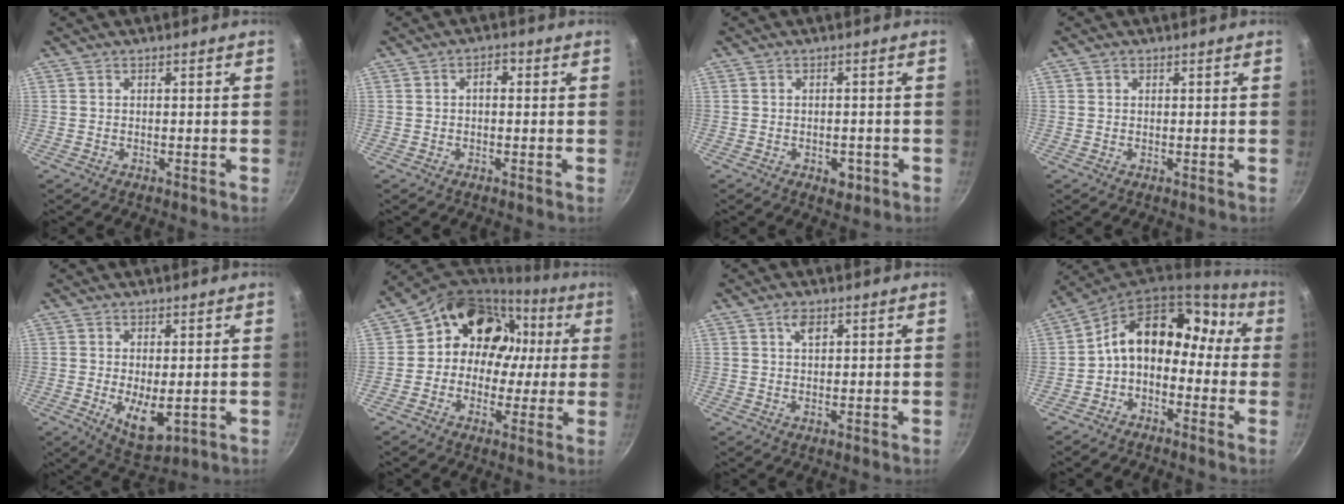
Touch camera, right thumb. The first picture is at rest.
{"total": 2.6, "force": [0.3, 1.7, 2.0], "torque": [-0.026, 0.007, 0.001]}
{"total": 3.3, "force": [-1.3, 2.1, 2.3], "torque": [-0.024, 0.008, -0.009]}
{"total": 0.8, "force": [0.4, 0.7, 0.3], "torque": [-0.003, 0.003, 0.006]}
{"total": 7.5, "force": [-0.8, 3.5, 6.6], "torque": [-0.096, -0.015, 0.004]}
{"total": 15.5, "force": [2.4, 12.9, 8.3], "torque": [-0.084, 0.046, 0.025]}
{"total": 2.6, "force": [1.1, 1.4, 2.0], "torque": [-0.026, -0.004, 0.018]}
{"total": 13.4, "force": [-1.0, 10.0, 8.8], "torque": [-0.102, 0.069, -0.038]}